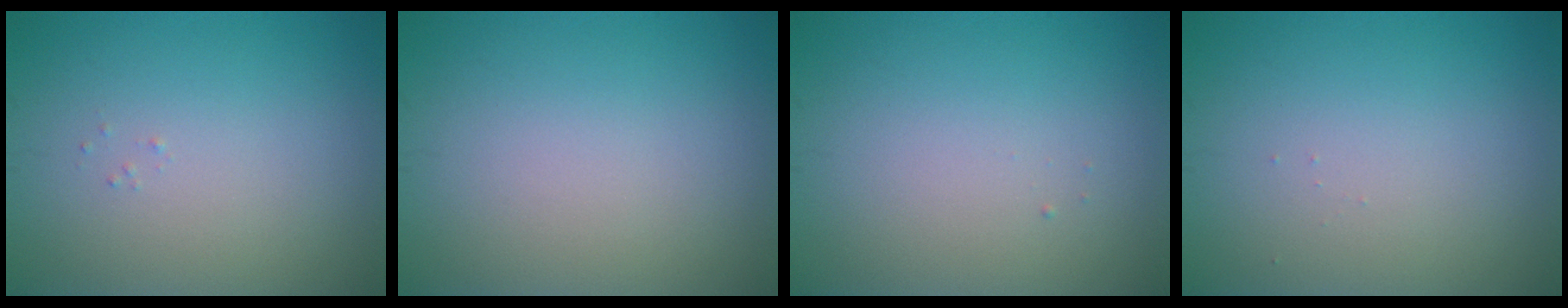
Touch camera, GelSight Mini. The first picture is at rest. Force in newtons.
{"total": 0.0}
{"total": 0.0}
{"total": 0.0}